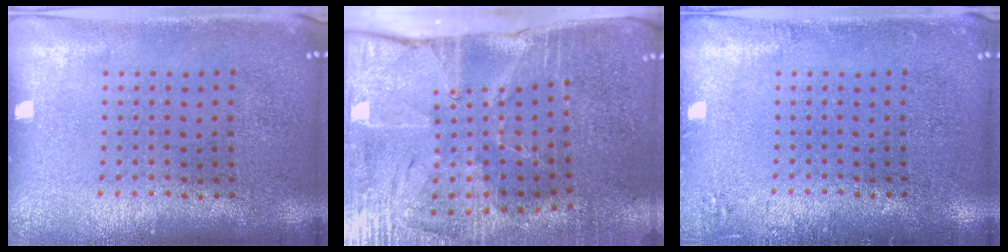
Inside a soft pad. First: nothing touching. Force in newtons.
{"total": 4.4, "press": 3.7, "slide": 2.4}
{"total": 1.3, "press": 1.2, "slide": 0.3}